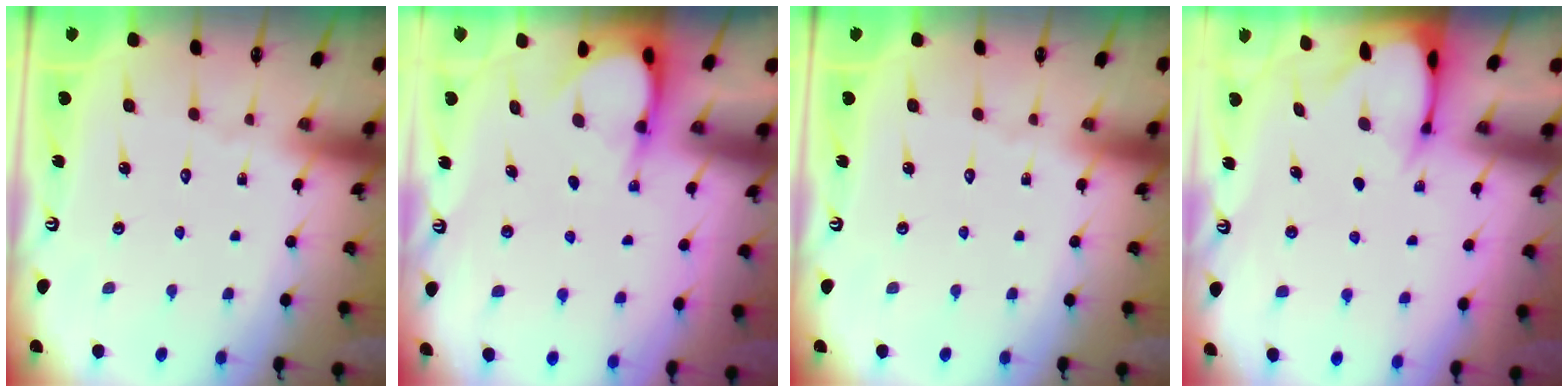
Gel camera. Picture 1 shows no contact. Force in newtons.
{"total": 3.9, "press": 3.8, "slide": 0.2}
{"total": 0.0}
{"total": 2.6, "press": 2.5, "slide": 0.3}